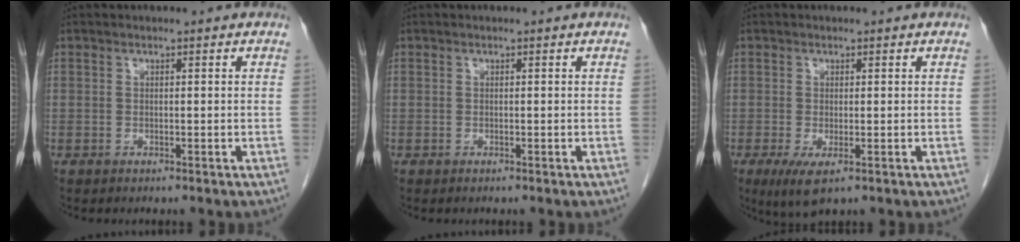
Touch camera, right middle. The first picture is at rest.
{"total": 0.0}
{"total": 4.2, "force": [-1.9, 1.2, 3.5], "torque": [-0.066, -0.013, -0.025]}